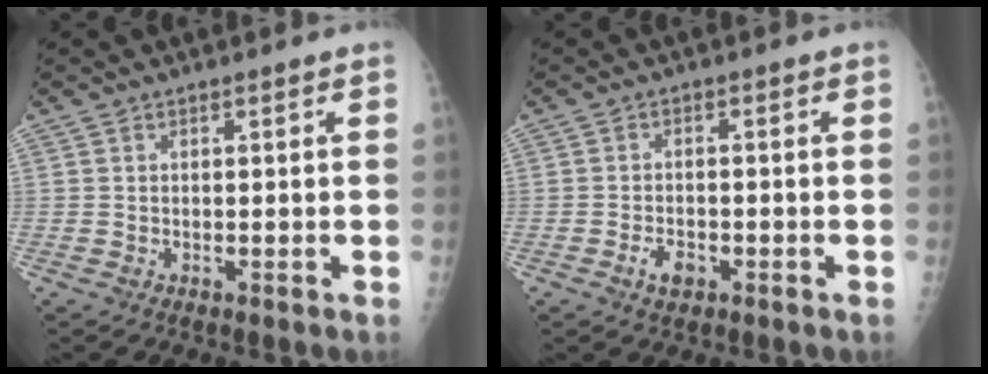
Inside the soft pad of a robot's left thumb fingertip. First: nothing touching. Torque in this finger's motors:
{"motor_torque": [-0.35, 0.27, 0.30, 0.21, 0.00]}